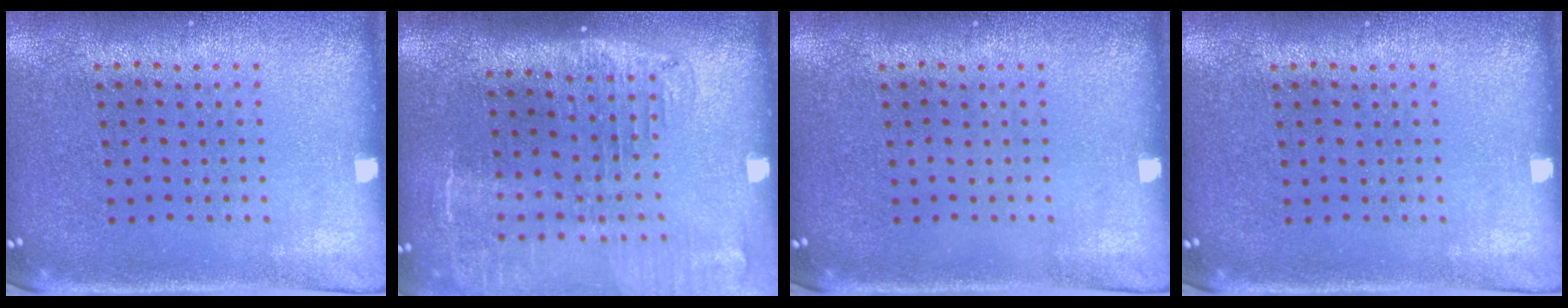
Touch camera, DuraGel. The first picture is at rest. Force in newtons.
{"total": 2.3, "press": 1.9, "slide": 1.4}
{"total": 0.0}
{"total": 0.0}